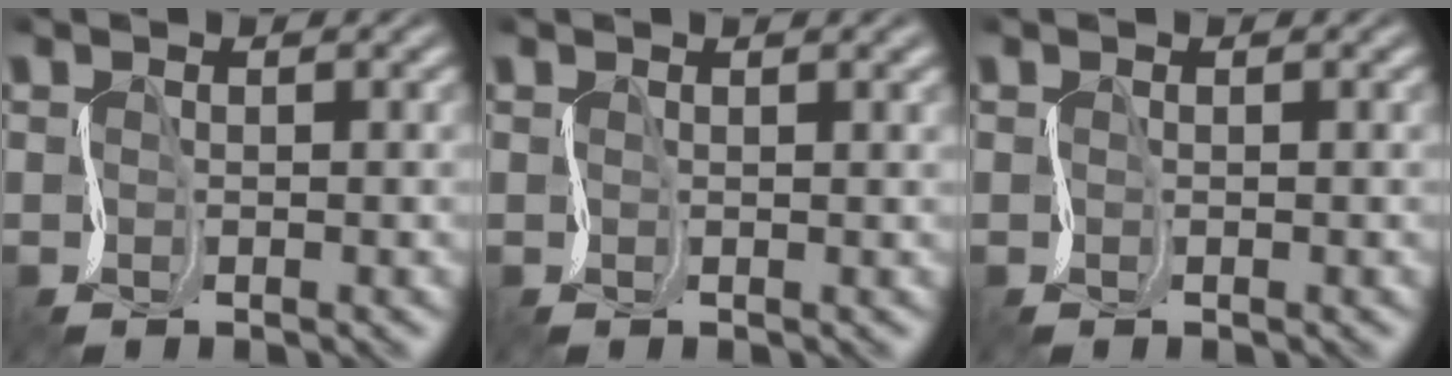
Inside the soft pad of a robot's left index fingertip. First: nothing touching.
{"total": 1.2, "force": [1.1, 0.1, 0.5], "torque": [-0.010, 0.002, 0.003]}
{"total": 0.0}